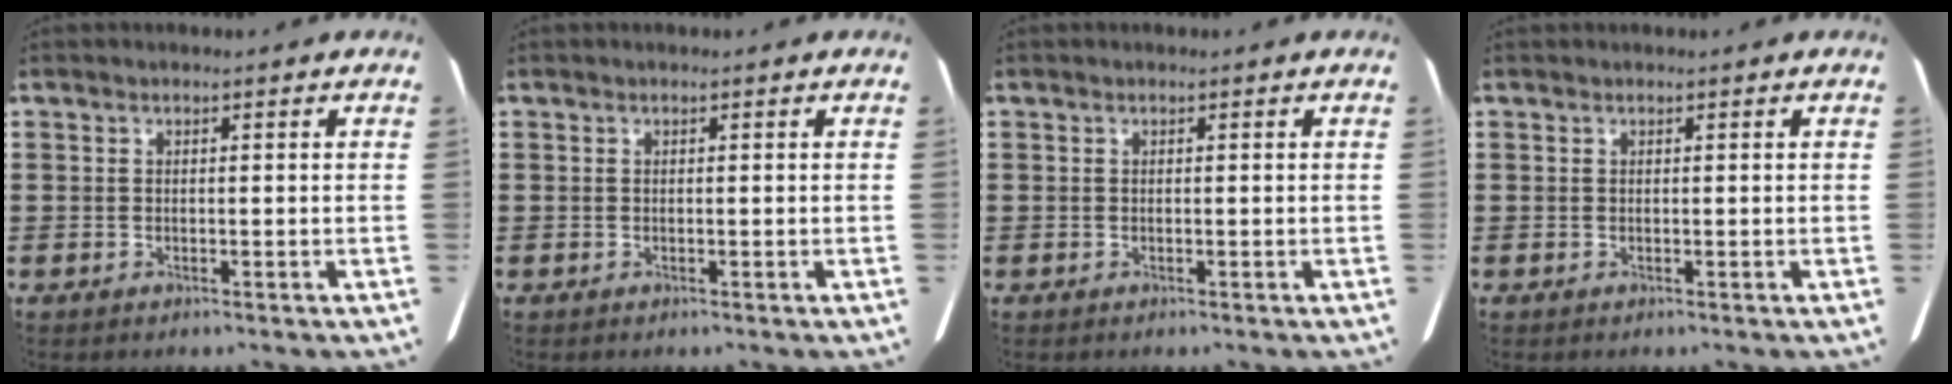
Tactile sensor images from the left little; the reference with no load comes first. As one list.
[{"total": 0.0}, {"total": 0.0}, {"total": 0.0}]